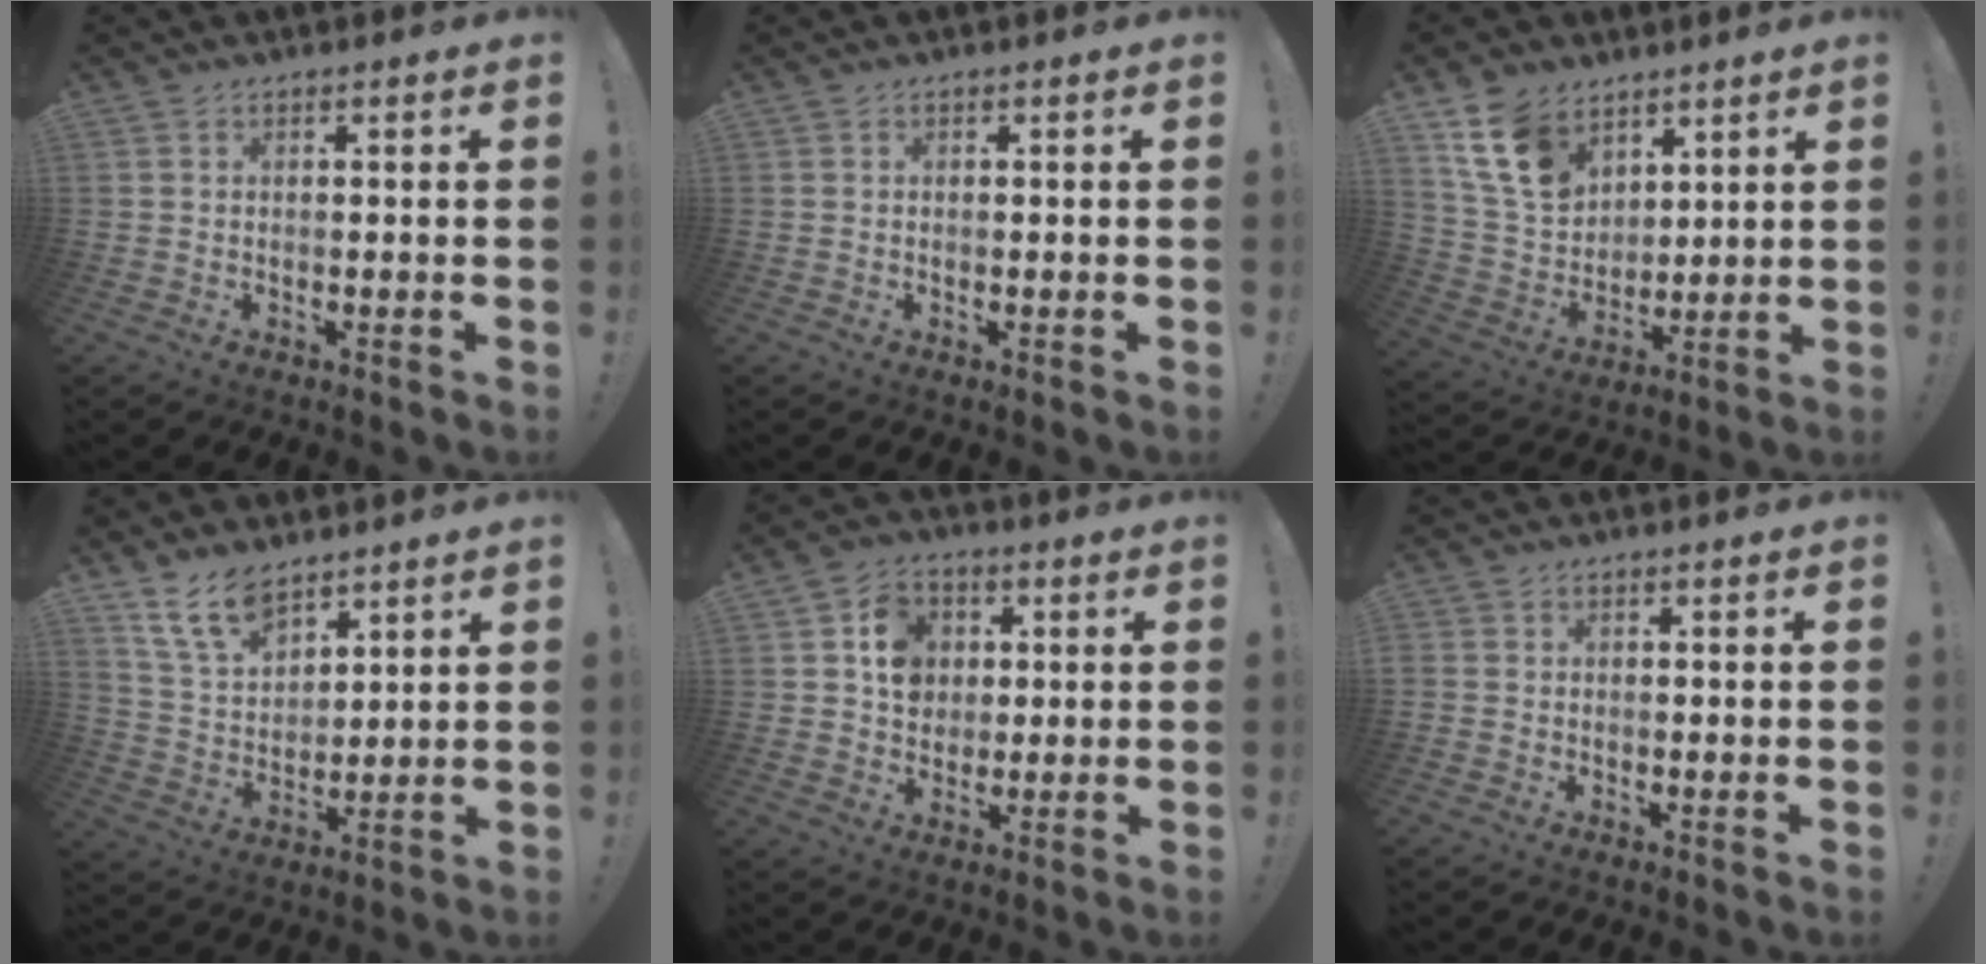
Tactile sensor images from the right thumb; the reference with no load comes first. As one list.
[{"total": 0.0}, {"total": 14.6, "force": [8.8, 9.4, 6.9], "torque": [-0.126, -0.042, 0.173]}, {"total": 11.3, "force": [8.5, 5.5, 5.1], "torque": [-0.111, -0.042, 0.166]}, {"total": 9.3, "force": [2.0, 8.1, 4.1], "torque": [-0.053, 0.000, 0.043]}, {"total": 1.2, "force": [-0.4, 1.1, 0.4], "torque": [-0.009, 0.003, -0.008]}]